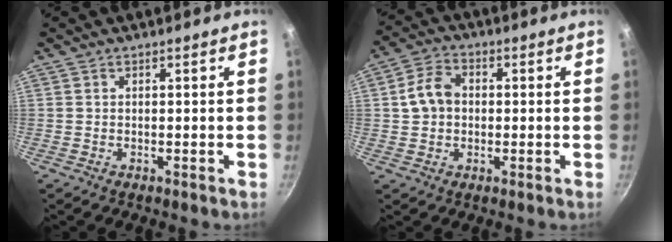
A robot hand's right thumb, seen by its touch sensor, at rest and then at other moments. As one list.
[{"total": 6.8, "force": [0.3, 5.3, 4.2], "torque": [-0.061, 0.021, -0.002]}]